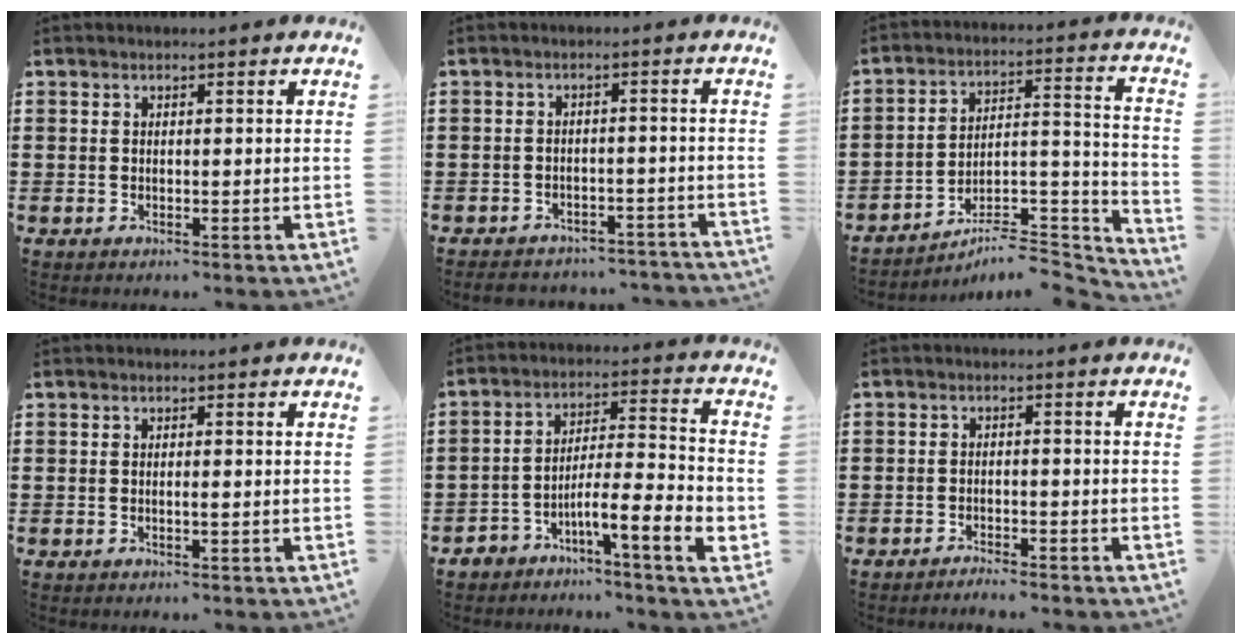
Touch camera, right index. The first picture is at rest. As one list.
[{"total": 3.0, "force": [-3.0, 0.5, 0.2], "torque": [-0.009, 0.002, -0.063]}, {"total": 6.6, "force": [-5.5, 1.5, 3.2], "torque": [-0.047, -0.002, -0.107]}, {"total": 0.5, "force": [-0.2, 0.0, 0.5], "torque": [-0.010, -0.003, -0.002]}, {"total": 8.6, "force": [-4.9, 1.1, 7.0], "torque": [-0.127, -0.015, -0.096]}, {"total": 2.0, "force": [-2.0, 0.0, 0.2], "torque": [-0.007, 0.004, -0.041]}]